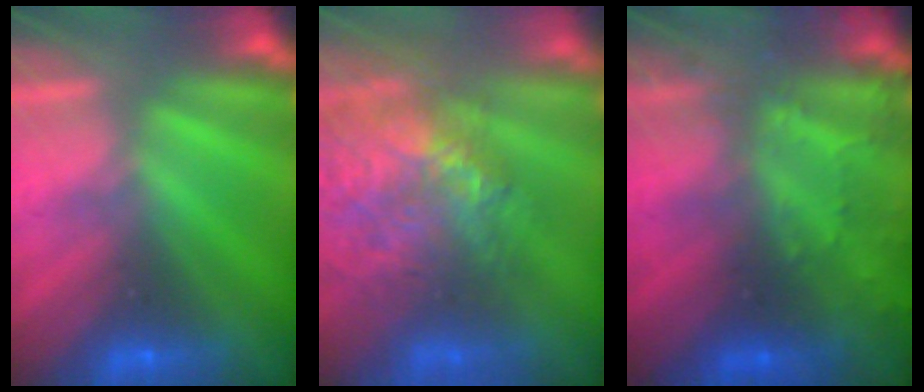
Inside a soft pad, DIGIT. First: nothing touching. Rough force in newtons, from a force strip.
{"total": 10.5}
{"total": 7.8}